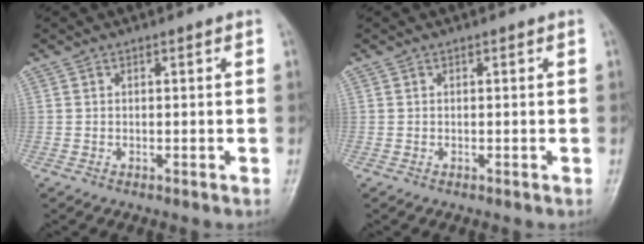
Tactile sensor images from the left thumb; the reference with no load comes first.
{"total": 0.0}